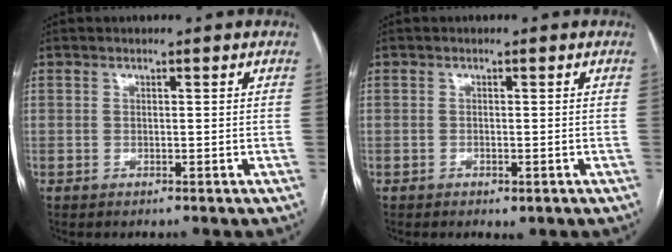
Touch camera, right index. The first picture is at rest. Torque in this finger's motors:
{"motor_torque": [0.27, -0.17, 0.08, 0.00]}